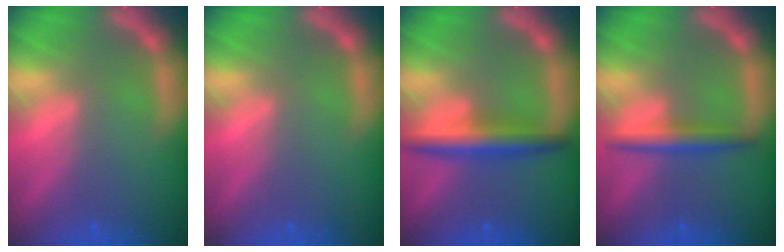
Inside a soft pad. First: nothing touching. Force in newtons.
{"total": 0.0}
{"total": 4.5}
{"total": 3.0}